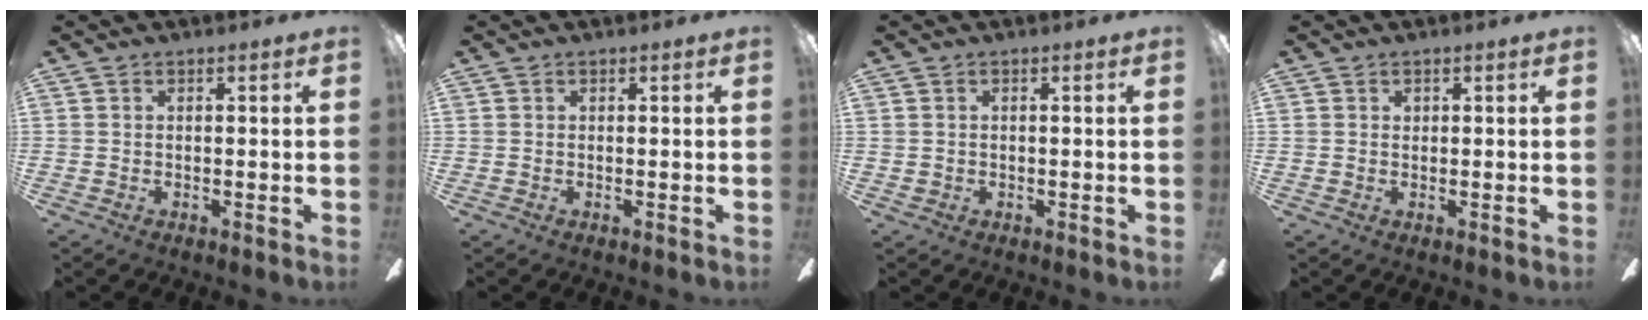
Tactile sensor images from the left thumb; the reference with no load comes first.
{"total": 0.0}
{"total": 0.7, "force": [0.0, 0.7, -0.1], "torque": [0.003, 0.005, -0.001]}
{"total": 0.8, "force": [0.5, 0.5, 0.0], "torque": [0.002, 0.002, 0.010]}